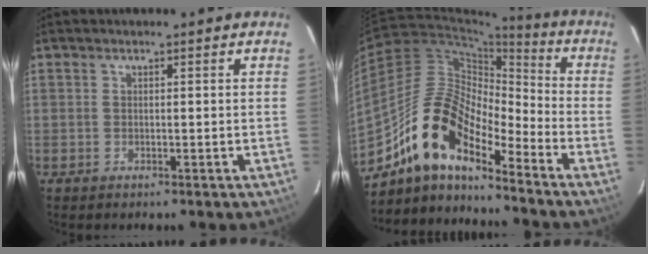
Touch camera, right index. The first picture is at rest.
{"total": 14.8, "force": [-11.3, 4.9, 8.2], "torque": [-0.146, 0.012, -0.229]}